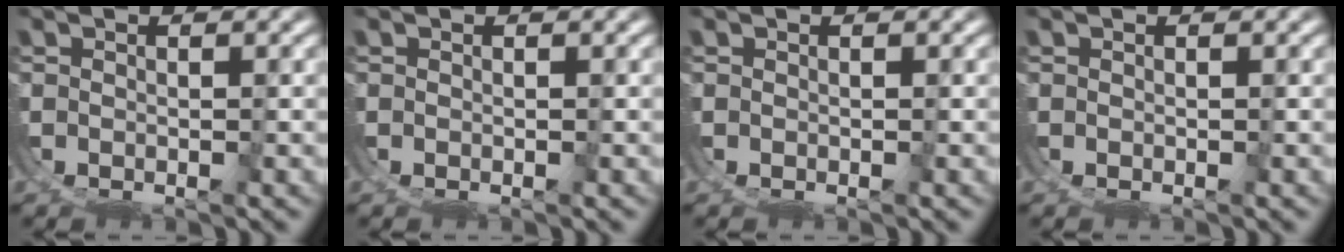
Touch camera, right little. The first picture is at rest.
{"total": 0.0}
{"total": 0.0}
{"total": 0.0}